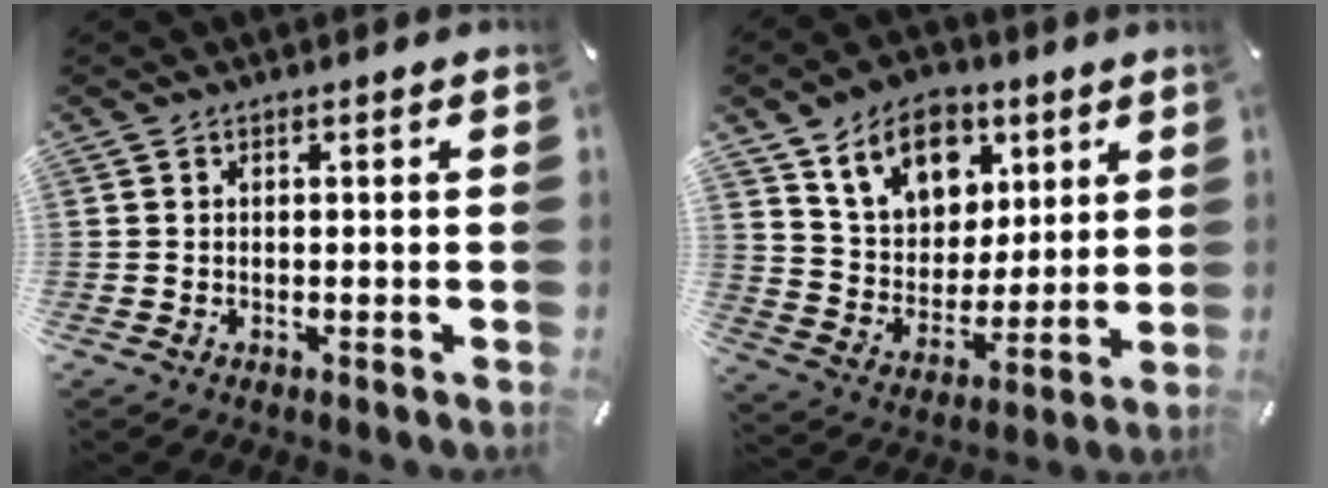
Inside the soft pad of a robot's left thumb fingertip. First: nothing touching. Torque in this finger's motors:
{"motor_torque": [2.49, 2.52, 1.40, -1.37, 0.17]}